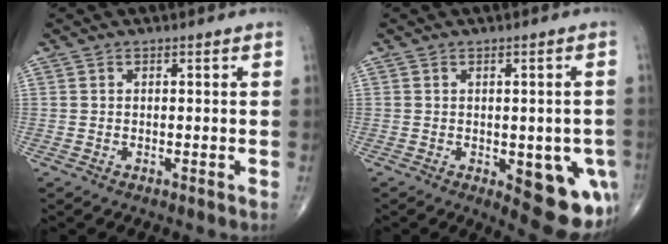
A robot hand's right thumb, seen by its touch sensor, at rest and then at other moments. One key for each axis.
{"total": 12.5, "fx": -4.1, "fy": 5.6, "fz": 10.4, "tx": -0.102, "ty": -0.005, "tz": -0.036}